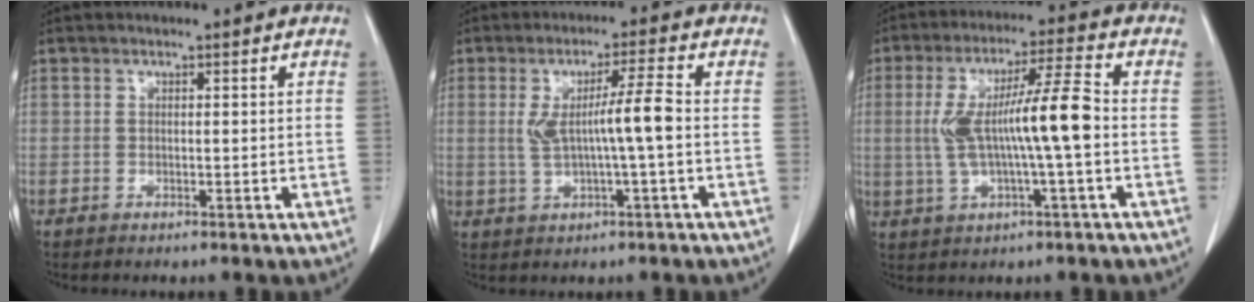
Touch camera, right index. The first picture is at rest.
{"total": 6.7, "force": [0.0, -0.3, 6.7], "torque": [-0.123, 0.005, 0.006]}
{"total": 11.1, "force": [-0.5, 0.5, 11.1], "torque": [-0.216, 0.018, -0.009]}